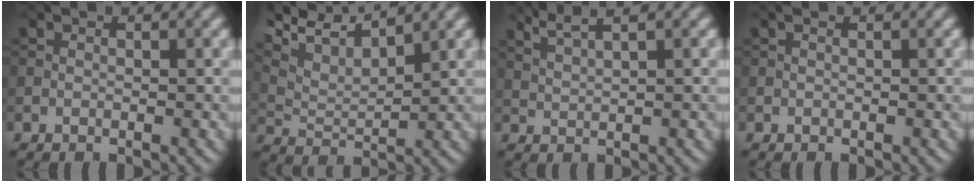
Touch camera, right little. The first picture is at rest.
{"total": 5.5, "force": [3.8, 1.6, 3.7], "torque": [-0.077, 0.007, 0.069]}
{"total": 3.1, "force": [2.3, 0.5, 2.0], "torque": [-0.034, 0.008, 0.042]}
{"total": 0.0}